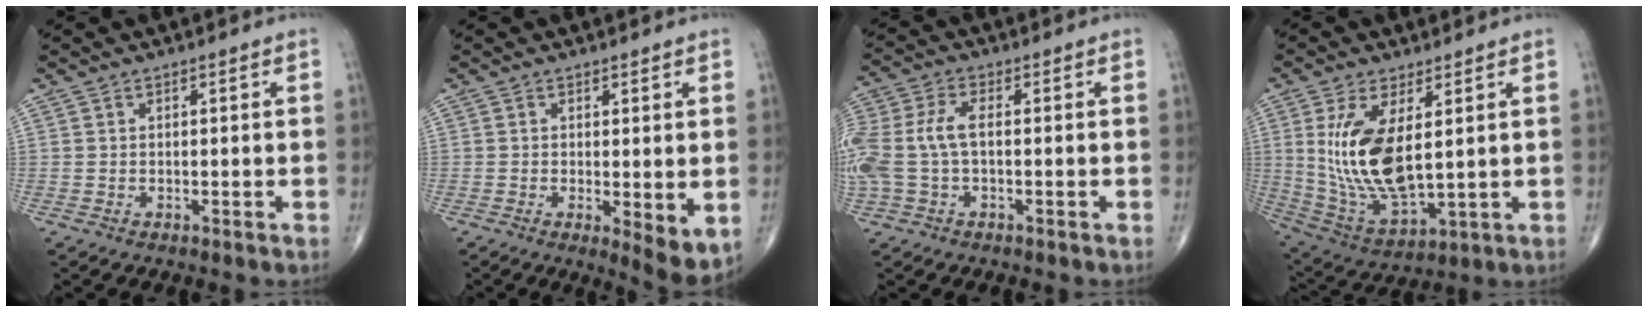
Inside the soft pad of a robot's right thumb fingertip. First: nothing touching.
{"total": 6.0, "force": [-0.7, 1.8, 5.7], "torque": [-0.084, -0.021, -0.010]}
{"total": 10.8, "force": [-0.5, 6.0, 9.0], "torque": [-0.237, 0.022, -0.008]}
{"total": 15.3, "force": [2.9, 6.7, 13.4], "torque": [-0.265, -0.024, 0.075]}